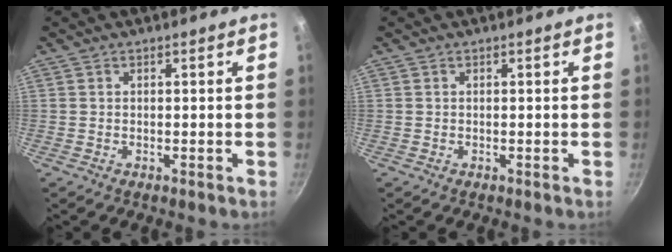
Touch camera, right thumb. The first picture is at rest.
{"total": 0.0}